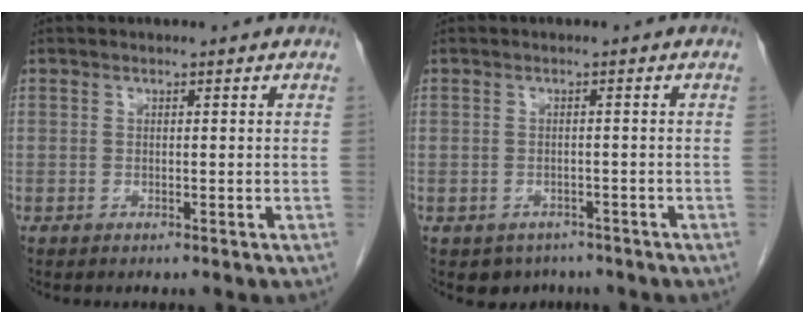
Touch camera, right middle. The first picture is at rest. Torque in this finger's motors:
{"motor_torque": [0.13, -0.12, -0.06, -0.01]}